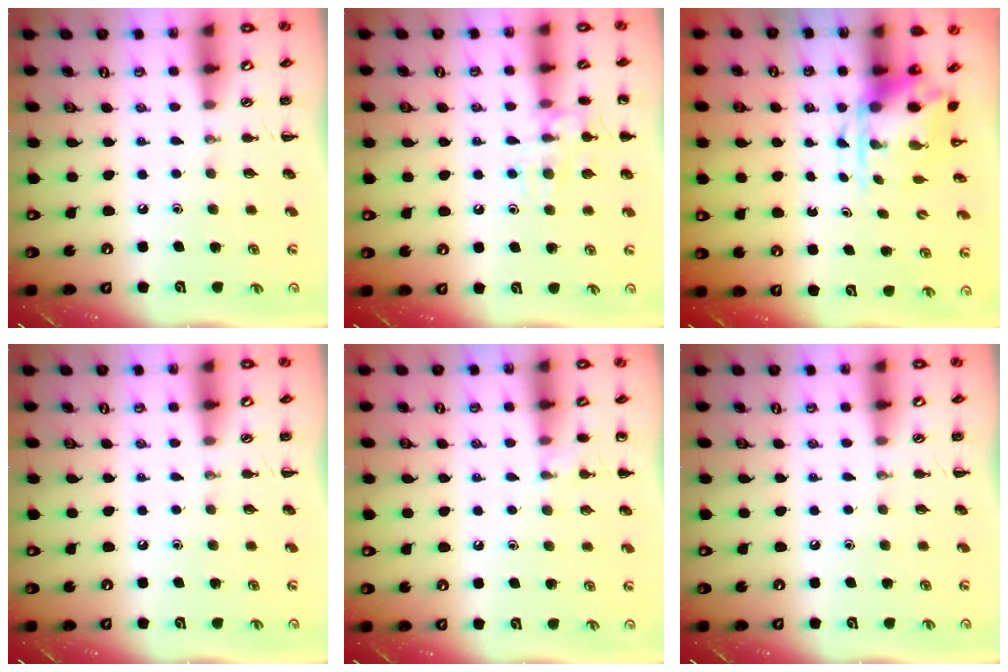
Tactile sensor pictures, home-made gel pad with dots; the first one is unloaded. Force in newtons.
{"total": 11.3, "press": 11.2, "slide": 0.8}
{"total": 3.7, "press": 3.6, "slide": 0.9}
{"total": 0.0}
{"total": 4.7, "press": 4.5, "slide": 1.3}
{"total": 0.0}